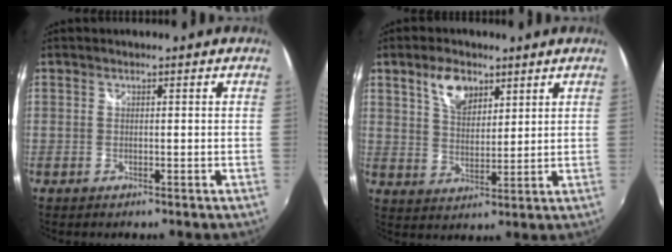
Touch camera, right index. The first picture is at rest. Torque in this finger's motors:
{"motor_torque": [0.71, 0.67, 0.13, 0.06]}